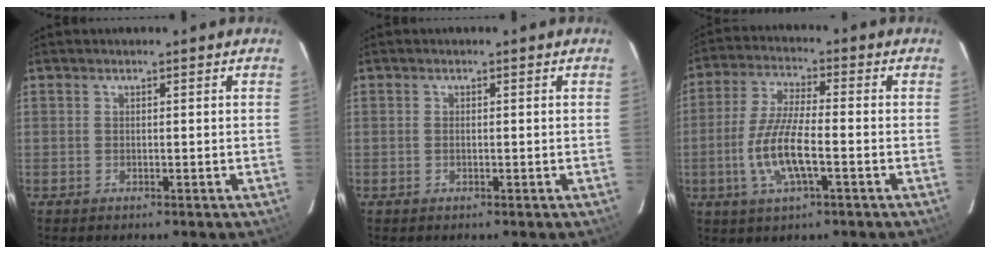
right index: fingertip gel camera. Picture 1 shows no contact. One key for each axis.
{"total": 0.5, "fx": -0.1, "fy": 0.2, "fz": 0.5, "tx": -0.011, "ty": 0.001, "tz": -0.003}
{"total": 10.5, "fx": -3.1, "fy": 2.6, "fz": 9.7, "tx": -0.202, "ty": -0.006, "tz": -0.060}